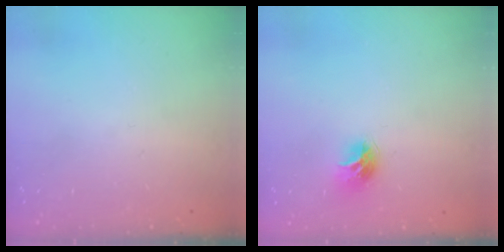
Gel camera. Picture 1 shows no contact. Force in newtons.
{"total": 8.6, "press": 8.6, "slide": 0.0}